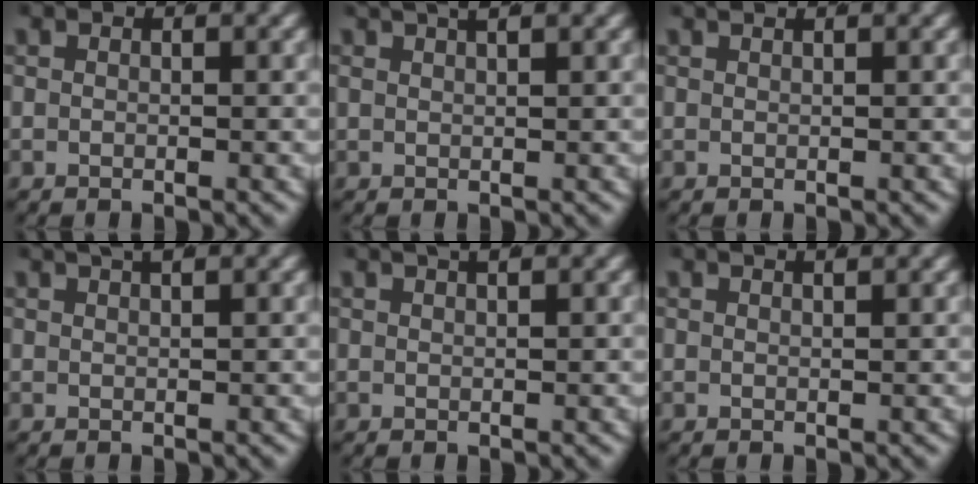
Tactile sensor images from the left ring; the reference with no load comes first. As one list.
[{"total": 2.5, "force": [2.0, -0.1, 1.4], "torque": [-0.018, 0.005, 0.037]}, {"total": 1.1, "force": [0.9, -0.5, 0.4], "torque": [0.002, 0.002, 0.018]}, {"total": 2.1, "force": [1.8, -0.3, 1.1], "torque": [-0.013, 0.005, 0.032]}, {"total": 1.7, "force": [1.4, -0.3, 0.9], "torque": [-0.008, 0.005, 0.026]}, {"total": 1.6, "force": [1.3, -0.4, 0.8], "torque": [-0.003, 0.003, 0.022]}]